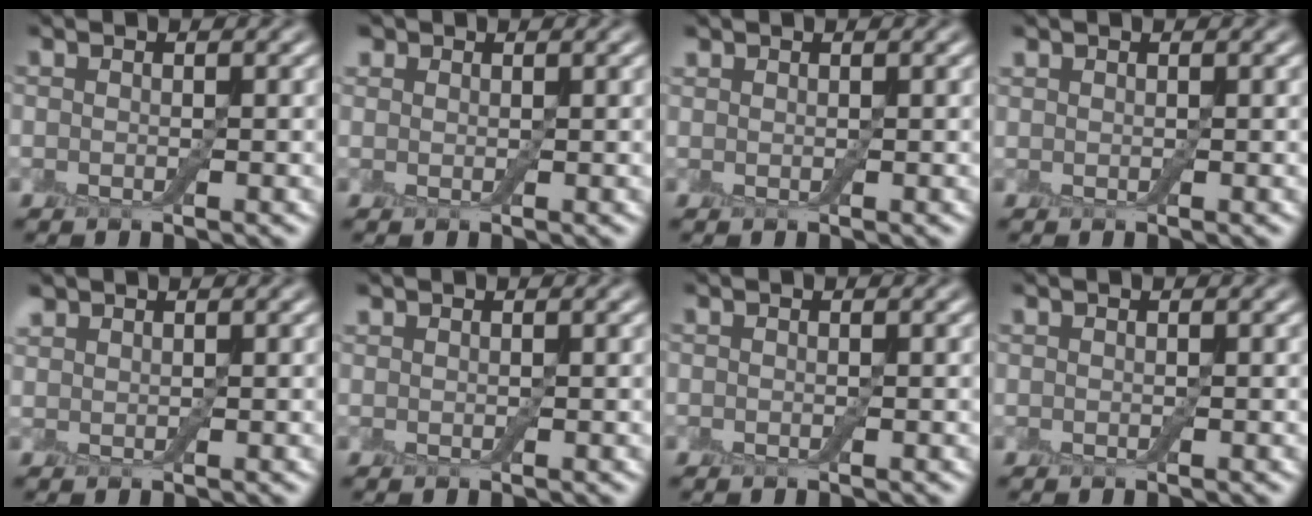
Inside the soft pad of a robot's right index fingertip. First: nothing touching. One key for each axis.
{"total": 0.9, "fx": 0.7, "fy": 0.6, "fz": 0.1, "tx": -0.001, "ty": 0.002, "tz": 0.010}
{"total": 0.6, "fx": 0.5, "fy": 0.2, "fz": 0.0, "tx": 0.001, "ty": 0.004, "tz": 0.012}
{"total": 0.5, "fx": 0.5, "fy": 0.2, "fz": 0.0, "tx": 0.002, "ty": 0.004, "tz": 0.011}
{"total": 1.2, "fx": 1.1, "fy": 0.6, "fz": 0.1, "tx": -0.006, "ty": 0.007, "tz": 0.025}
{"total": 0.5, "fx": 0.5, "fy": 0.2, "fz": 0.0, "tx": 0.002, "ty": 0.004, "tz": 0.012}
{"total": 0.0}
{"total": 0.0}